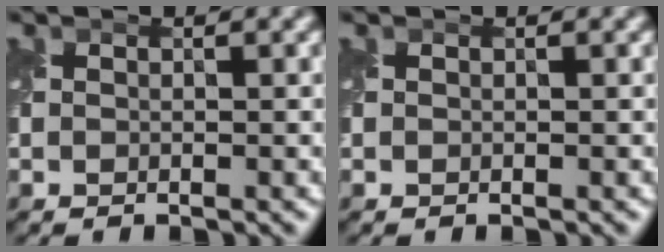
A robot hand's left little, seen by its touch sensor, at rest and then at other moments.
{"total": 0.0}